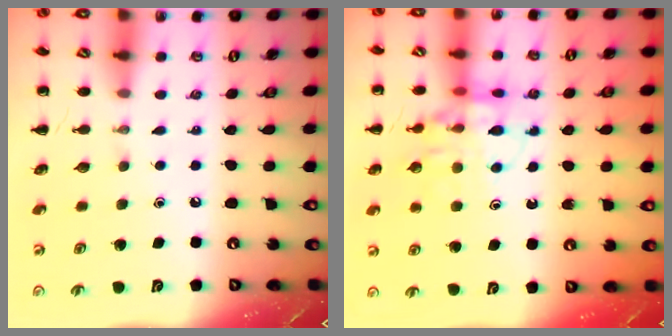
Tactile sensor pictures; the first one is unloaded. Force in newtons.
{"total": 12.5, "press": 12.3, "slide": 2.2}